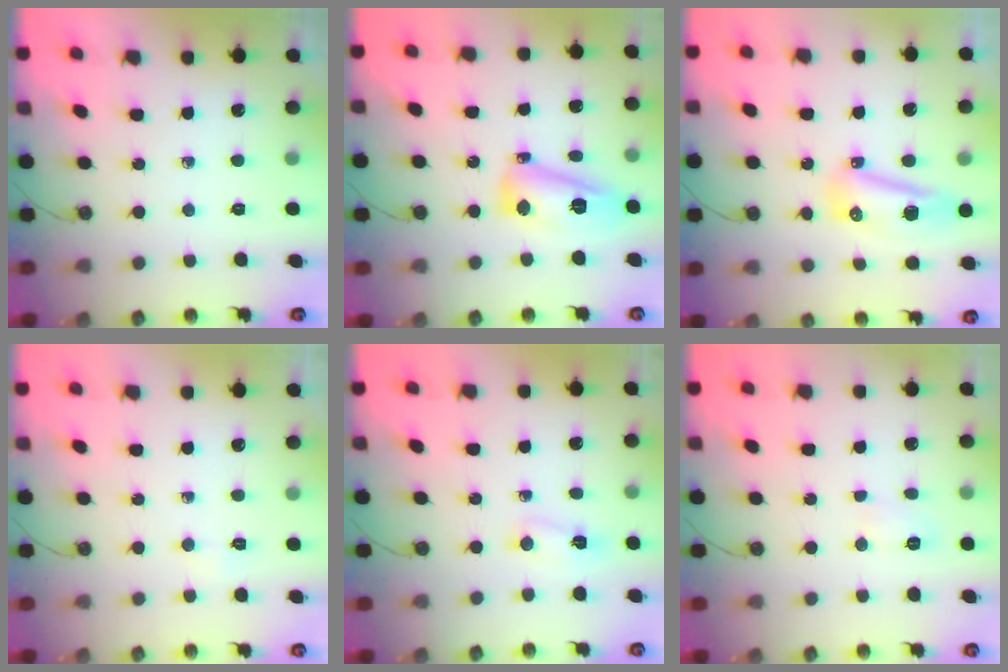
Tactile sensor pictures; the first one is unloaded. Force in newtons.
{"total": 14.7, "press": 14.7, "slide": 1.2}
{"total": 8.8, "press": 8.6, "slide": 1.8}
{"total": 2.8, "press": 2.7, "slide": 0.4}
{"total": 2.4, "press": 2.1, "slide": 1.1}
{"total": 4.2, "press": 4.2, "slide": 0.4}